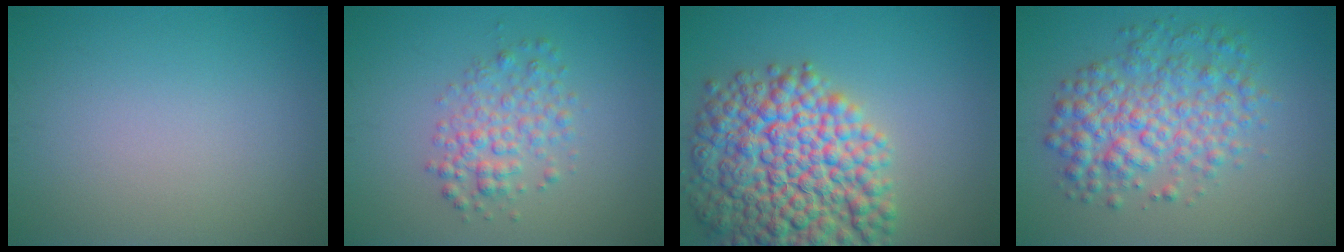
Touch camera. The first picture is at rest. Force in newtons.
{"total": 3.1, "press": 3.1, "slide": 0.1}
{"total": 12.4, "press": 12.3, "slide": 0.4}
{"total": 5.9, "press": 5.9, "slide": 0.1}